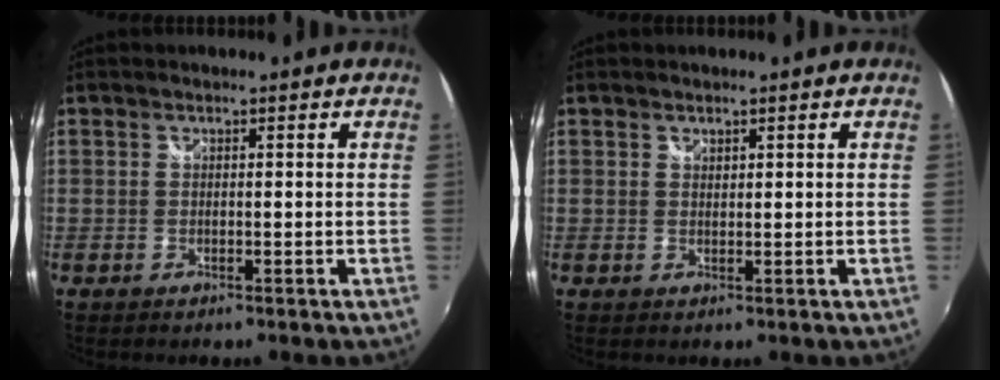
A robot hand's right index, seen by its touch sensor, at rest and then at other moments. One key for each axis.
{"total": 0.8, "fx": 0.7, "fy": 0.4, "fz": 0.1, "tx": -0.001, "ty": 0.000, "tz": 0.012}